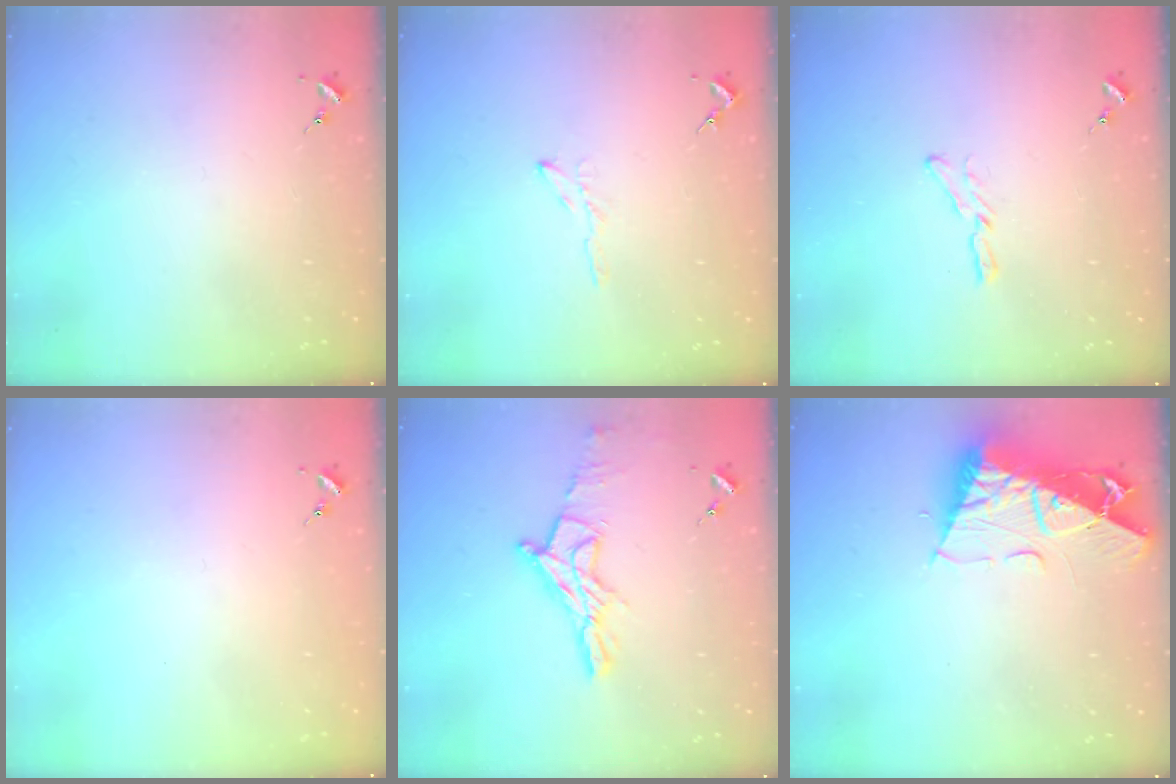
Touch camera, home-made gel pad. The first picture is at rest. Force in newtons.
{"total": 5.7, "press": 5.6, "slide": 0.6}
{"total": 5.9, "press": 5.9, "slide": 0.5}
{"total": 0.0}
{"total": 14.5, "press": 14.4, "slide": 1.0}
{"total": 15.1, "press": 15.0, "slide": 1.6}